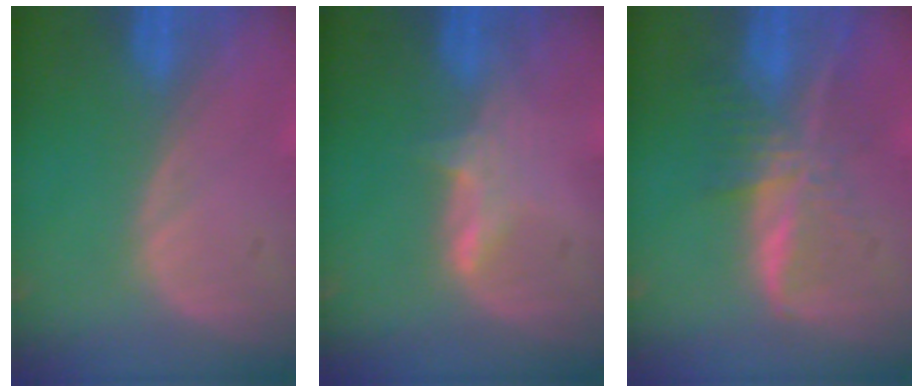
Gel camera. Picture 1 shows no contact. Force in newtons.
{"total": 2.9, "press": 2.9, "slide": 0.4}
{"total": 7.8, "press": 6.5, "slide": 4.2}